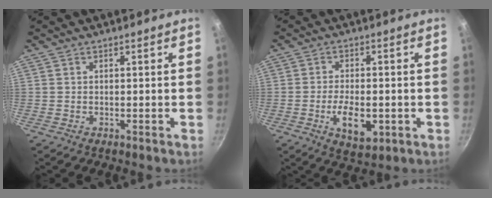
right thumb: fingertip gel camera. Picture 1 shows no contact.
{"total": 8.0, "force": [-2.1, 4.1, 6.6], "torque": [-0.105, 0.002, -0.027]}